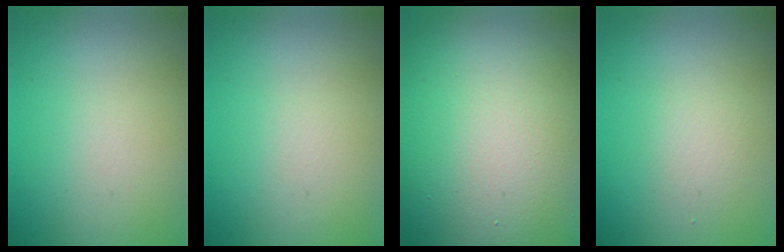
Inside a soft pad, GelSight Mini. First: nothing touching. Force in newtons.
{"total": 0.0}
{"total": 19.2, "press": 19.2, "slide": 0.7}
{"total": 1.2, "press": 1.2, "slide": 0.0}